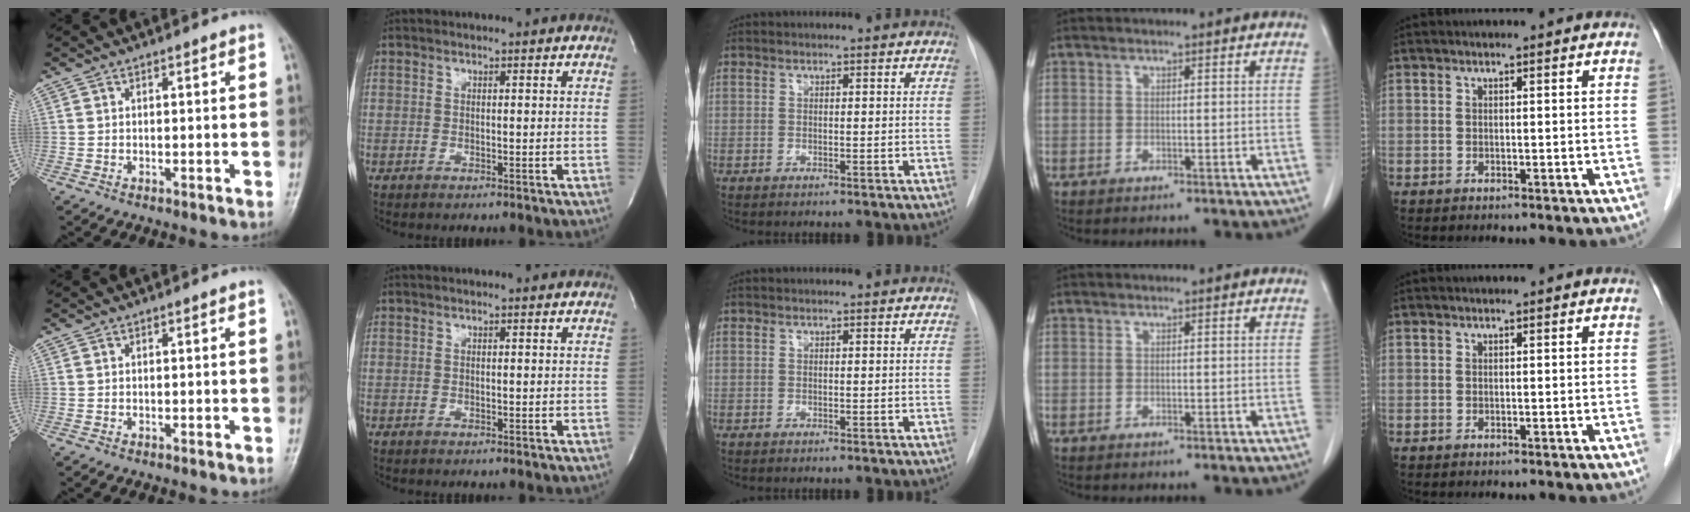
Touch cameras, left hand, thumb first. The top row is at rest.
{}